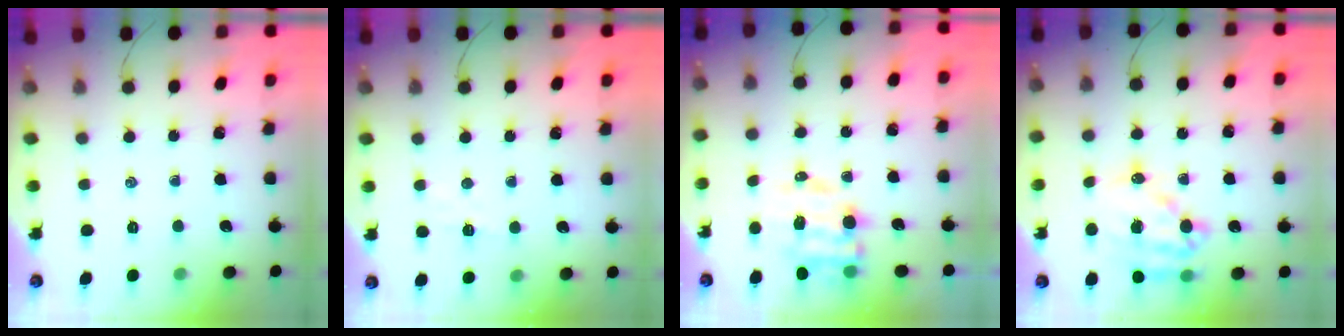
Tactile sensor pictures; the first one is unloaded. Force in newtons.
{"total": 3.4, "press": 3.2, "slide": 1.1}
{"total": 7.7, "press": 7.6, "slide": 1.0}
{"total": 14.2, "press": 13.8, "slide": 3.3}